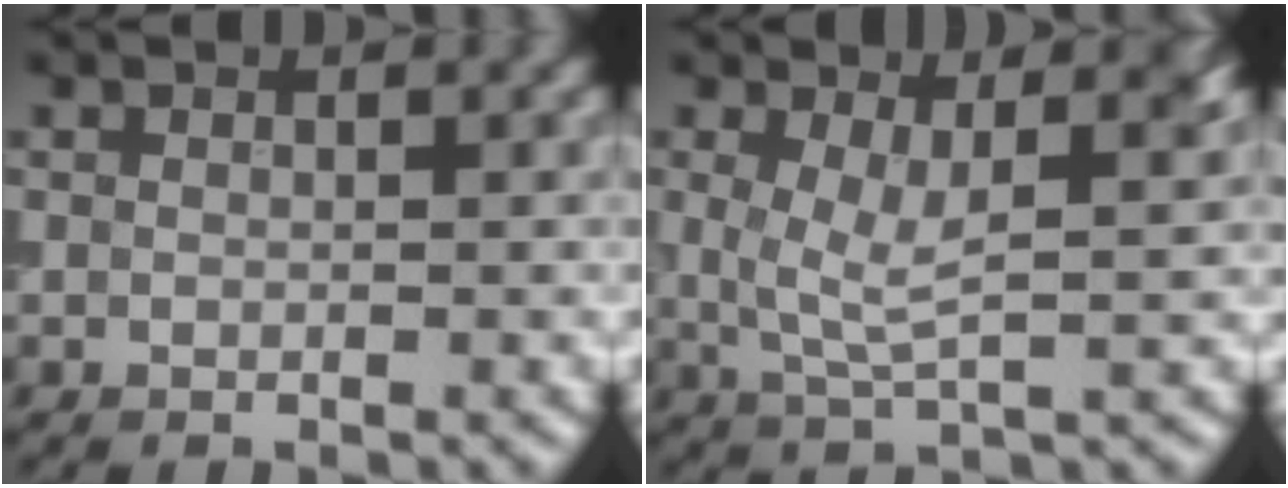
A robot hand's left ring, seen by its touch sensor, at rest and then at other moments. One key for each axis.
{"total": 4.4, "fx": 1.0, "fy": 1.5, "fz": 4.0, "tx": -0.083, "ty": -0.005, "tz": 0.018}